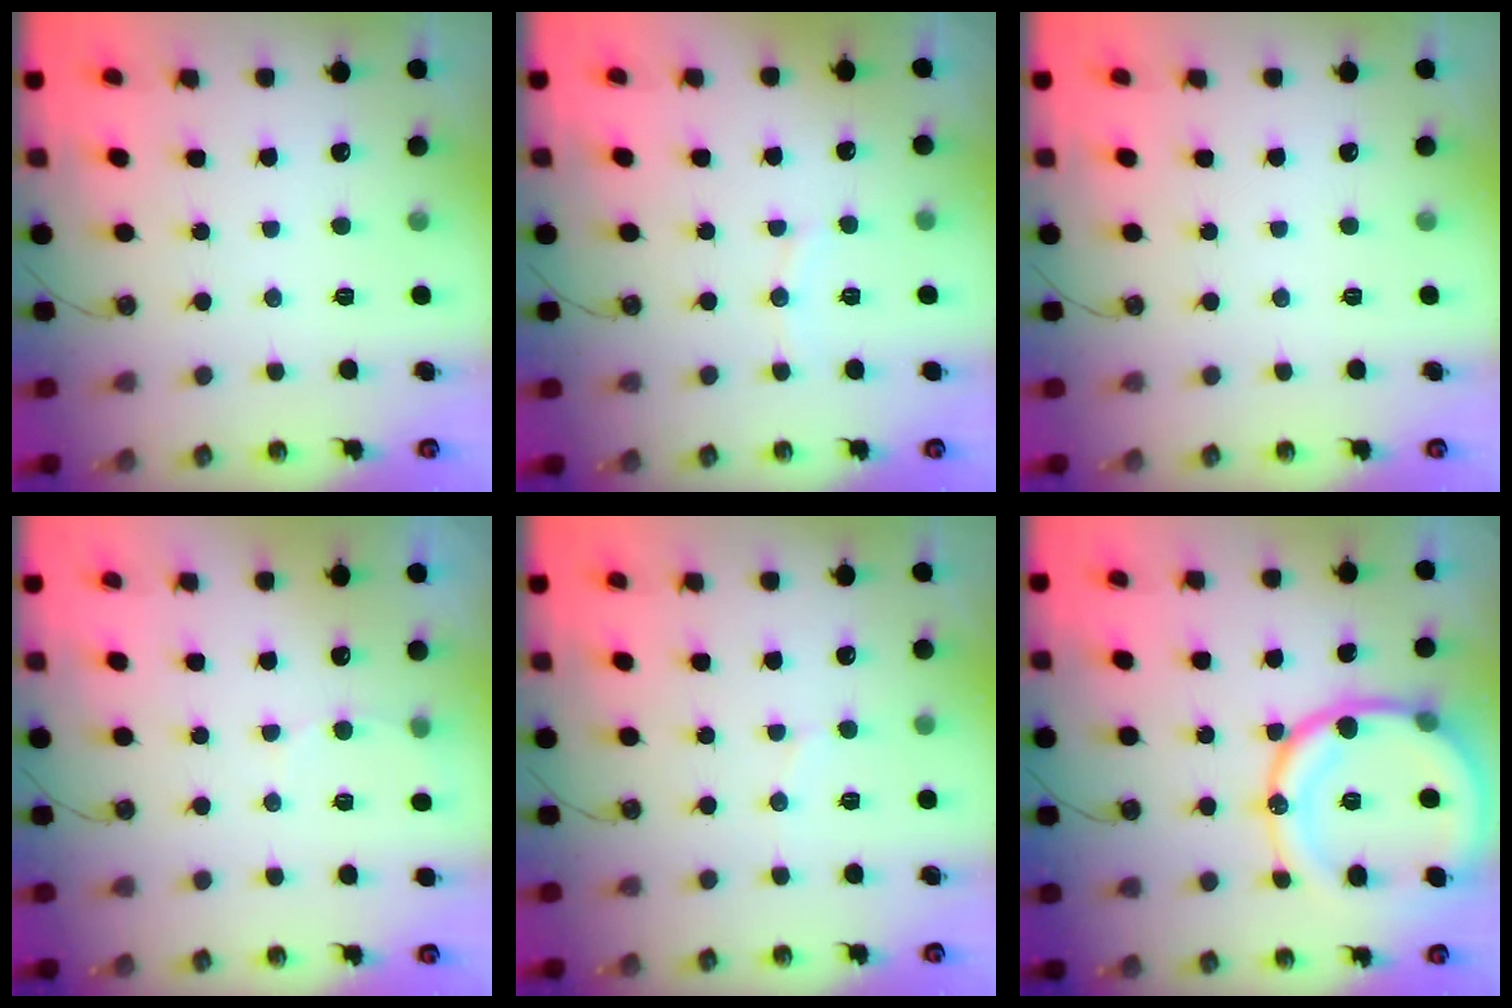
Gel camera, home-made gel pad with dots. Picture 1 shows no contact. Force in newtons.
{"total": 5.4, "press": 5.4, "slide": 0.5}
{"total": 0.0}
{"total": 4.4, "press": 4.3, "slide": 1.2}
{"total": 5.1, "press": 5.1, "slide": 0.5}
{"total": 19.9, "press": 19.8, "slide": 2.3}